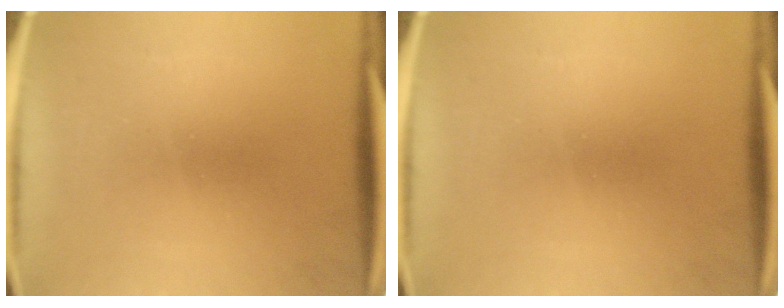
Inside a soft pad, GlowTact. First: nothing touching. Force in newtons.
{"total": 0.0}